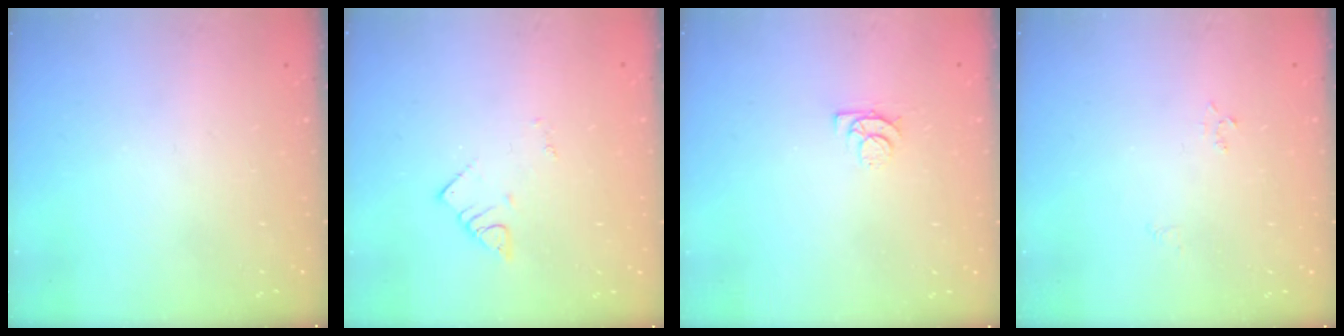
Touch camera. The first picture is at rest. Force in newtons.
{"total": 2.1, "press": 2.1, "slide": 0.3}
{"total": 5.5, "press": 5.5, "slide": 0.6}
{"total": 2.3, "press": 2.3, "slide": 0.2}